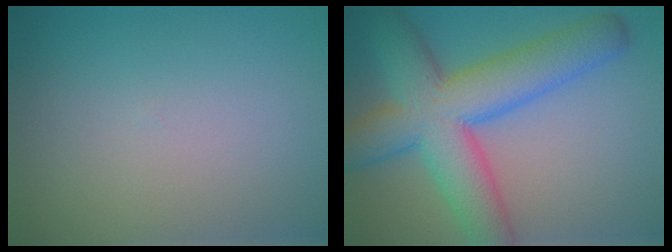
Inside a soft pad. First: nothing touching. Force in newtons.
{"total": 10.1, "press": 10.1, "slide": 0.2}